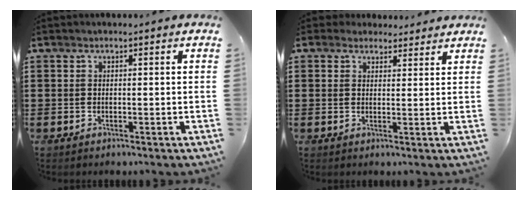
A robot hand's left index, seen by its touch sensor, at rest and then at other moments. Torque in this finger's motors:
{"motor_torque": [2.14, 0.00, 0.13, -0.07]}